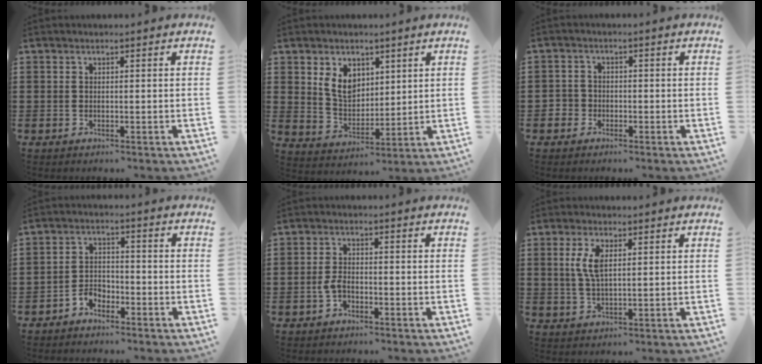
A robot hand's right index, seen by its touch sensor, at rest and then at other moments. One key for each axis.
{"total": 6.5, "fx": 2.6, "fy": 4.8, "fz": 3.5, "tx": -0.080, "ty": 0.012, "tz": 0.048}
{"total": 2.3, "fx": -1.4, "fy": 1.8, "fz": 0.2, "tx": -0.012, "ty": 0.003, "tz": -0.032}
{"total": 3.0, "fx": -2.5, "fy": 1.5, "fz": 0.5, "tx": -0.016, "ty": 0.007, "tz": -0.053}
{"total": 2.8, "fx": -1.3, "fy": 1.6, "fz": 1.9, "tx": -0.053, "ty": -0.002, "tz": -0.030}
{"total": 4.9, "fx": 1.3, "fy": 2.0, "fz": 4.3, "tx": -0.099, "ty": 0.005, "tz": 0.018}